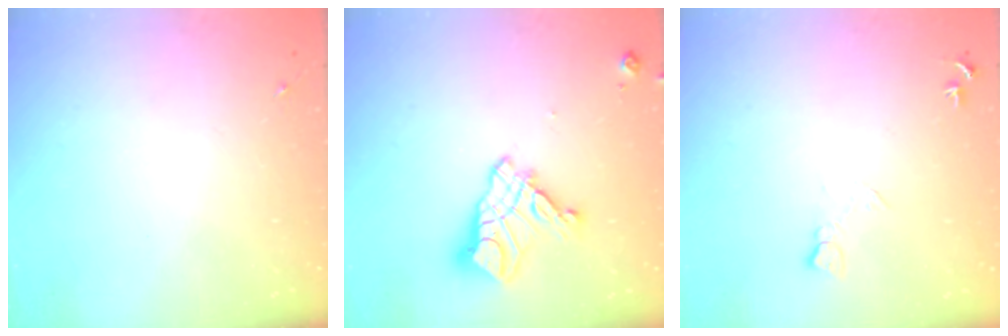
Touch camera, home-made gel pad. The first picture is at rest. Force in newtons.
{"total": 13.1, "press": 13.0, "slide": 1.3}
{"total": 7.4, "press": 7.3, "slide": 0.9}